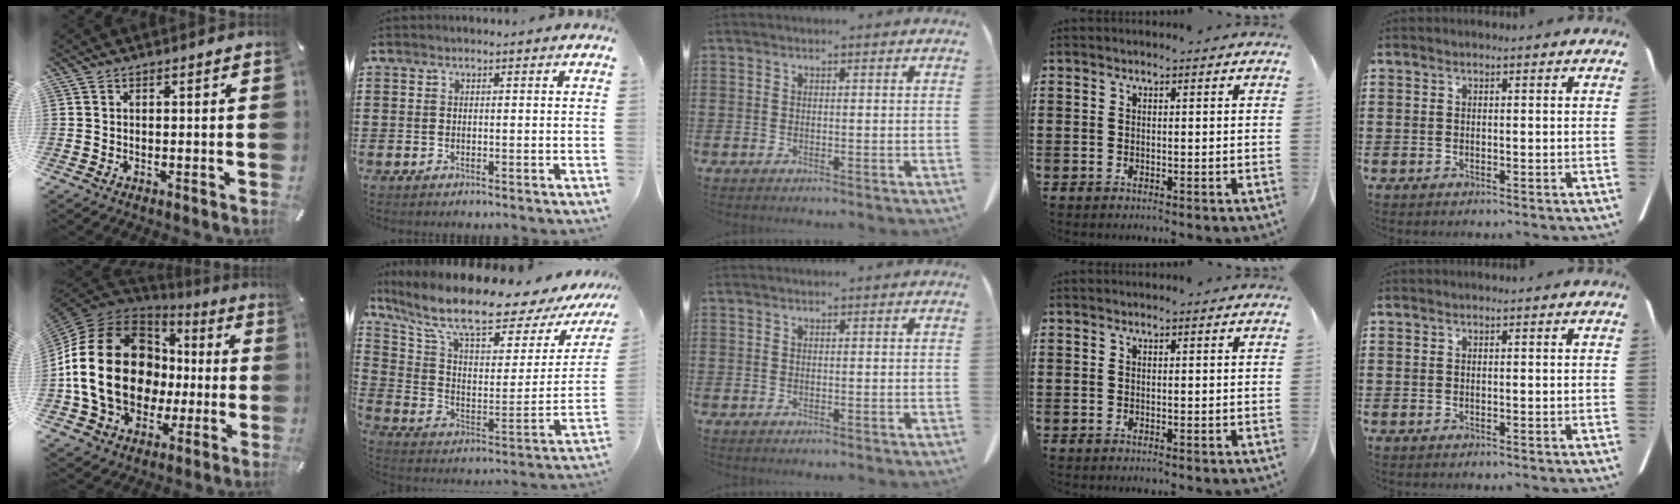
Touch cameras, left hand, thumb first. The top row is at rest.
{"thumb": {"total": 24.2, "force": [-0.8, 18.5, 15.6], "torque": [-0.328, 0.012, -0.004]}, "index": {"total": 11.5, "force": [8.6, 3.0, 7.1], "torque": [-0.161, -0.057, 0.141]}}